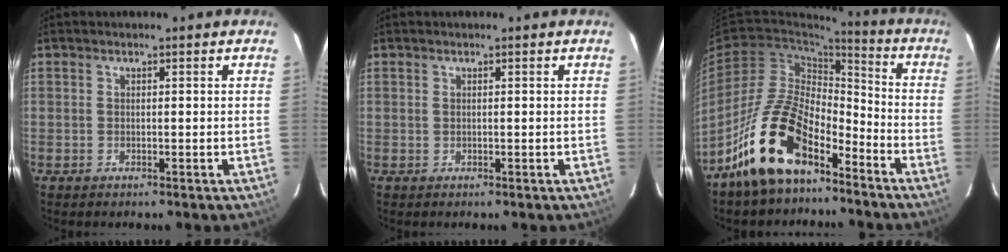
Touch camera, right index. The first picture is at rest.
{"total": 0.0}
{"total": 16.0, "force": [-10.8, 6.9, 9.6], "torque": [-0.177, 0.022, -0.195]}